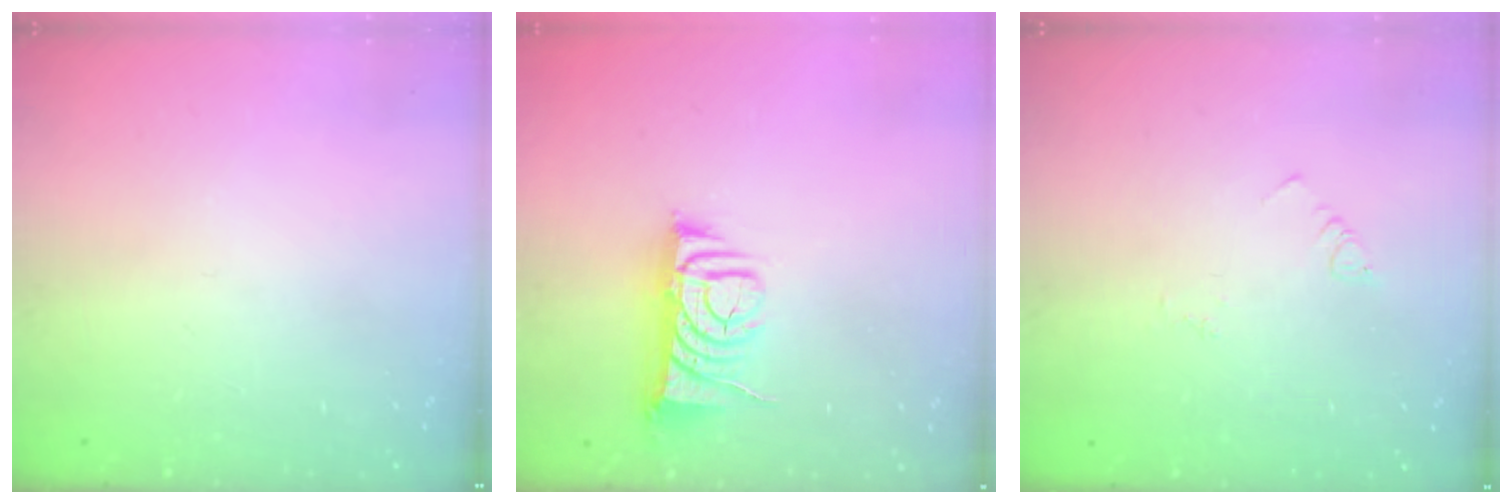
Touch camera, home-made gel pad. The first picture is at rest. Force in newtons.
{"total": 8.3, "press": 8.2, "slide": 1.0}
{"total": 2.5, "press": 2.5, "slide": 0.4}